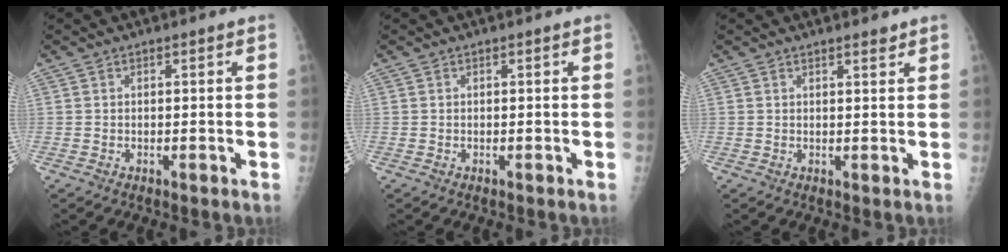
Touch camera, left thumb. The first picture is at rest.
{"total": 0.0}
{"total": 1.6, "force": [1.3, 0.4, 0.8], "torque": [-0.009, -0.009, 0.019]}